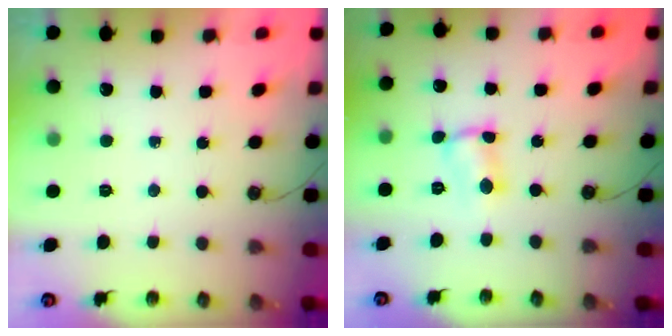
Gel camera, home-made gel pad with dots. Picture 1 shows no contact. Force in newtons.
{"total": 2.2, "press": 2.2, "slide": 0.1}